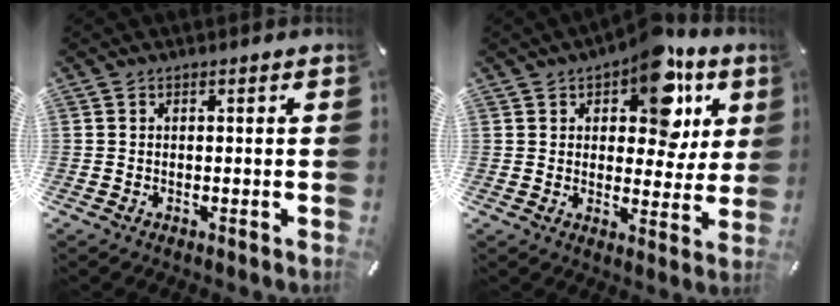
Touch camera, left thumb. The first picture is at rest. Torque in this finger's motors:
{"motor_torque": [2.41, 2.59, 1.51, -1.26, 0.38]}